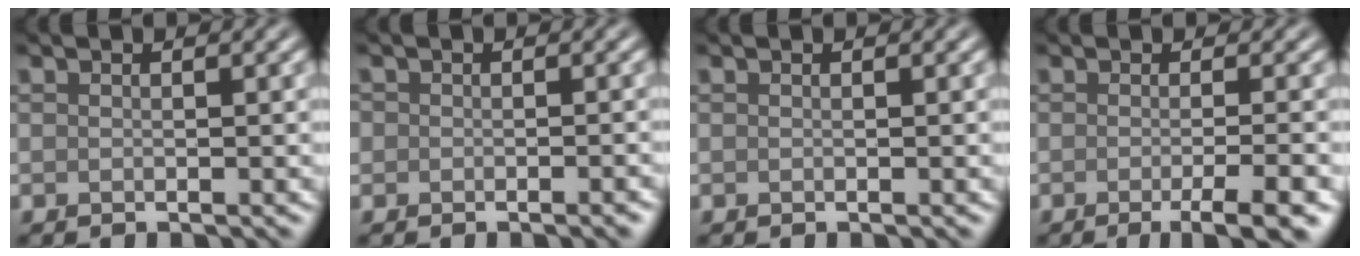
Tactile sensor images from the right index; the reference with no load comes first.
{"total": 1.5, "force": [-0.5, 1.2, 0.7], "torque": [0.002, -0.003, -0.007]}
{"total": 0.0}
{"total": 4.6, "force": [-1.8, 1.0, 4.1], "torque": [-0.049, -0.006, -0.027]}